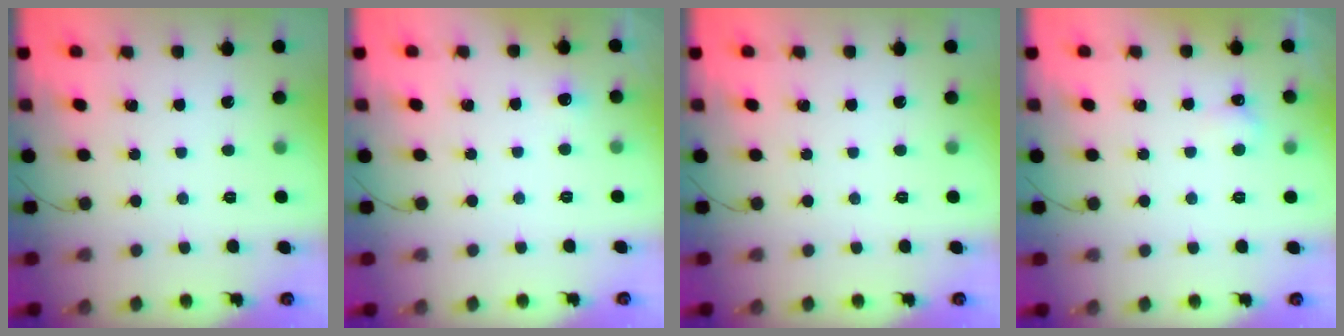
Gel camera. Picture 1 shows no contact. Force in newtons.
{"total": 2.9, "press": 2.7, "slide": 1.0}
{"total": 0.0}
{"total": 3.2, "press": 3.2, "slide": 0.7}